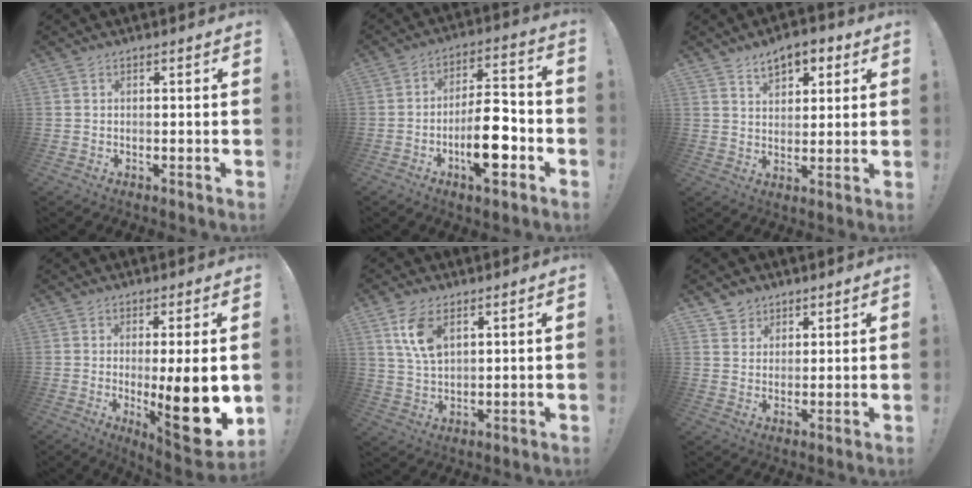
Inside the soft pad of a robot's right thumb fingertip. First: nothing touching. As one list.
[{"total": 15.6, "force": [-5.9, 5.8, 13.2], "torque": [-0.213, 0.028, -0.094]}, {"total": 8.3, "force": [4.9, 5.2, 4.2], "torque": [-0.061, -0.013, 0.090]}, {"total": 15.3, "force": [-1.6, 2.5, 15.0], "torque": [-0.202, -0.016, -0.014]}, {"total": 9.0, "force": [4.5, 4.9, 6.1], "torque": [-0.114, -0.011, 0.085]}, {"total": 5.0, "force": [3.5, 3.6, -0.1], "torque": [0.001, -0.025, 0.067]}]